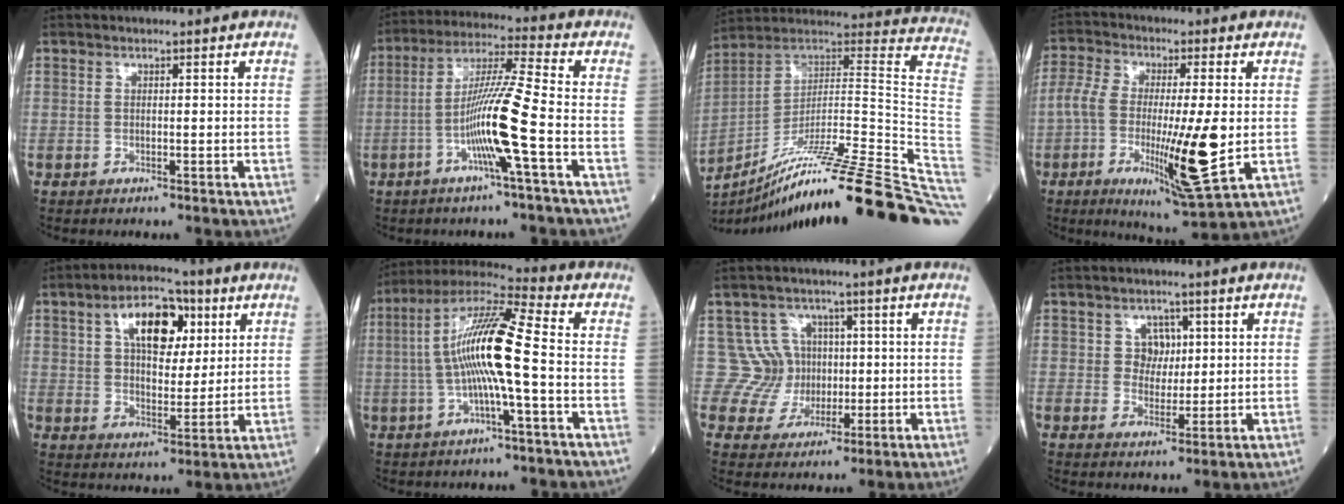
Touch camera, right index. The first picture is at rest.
{"total": 10.7, "force": [-3.5, -1.3, 10.0], "torque": [-0.192, 0.003, -0.070]}
{"total": 34.1, "force": [-23.7, -1.0, 24.5], "torque": [-0.232, -0.008, -0.362]}
{"total": 14.3, "force": [-2.3, 2.4, 13.9], "torque": [-0.250, -0.016, -0.037]}
{"total": 11.0, "force": [4.6, 5.7, 8.3], "torque": [-0.139, 0.022, 0.077]}
{"total": 13.4, "force": [-1.0, 0.5, 13.3], "torque": [-0.259, 0.020, -0.026]}
{"total": 6.3, "force": [1.1, 6.1, -0.6], "torque": [0.028, 0.018, 0.024]}
{"total": 3.6, "force": [1.2, 3.1, 1.4], "torque": [-0.015, 0.005, 0.019]}